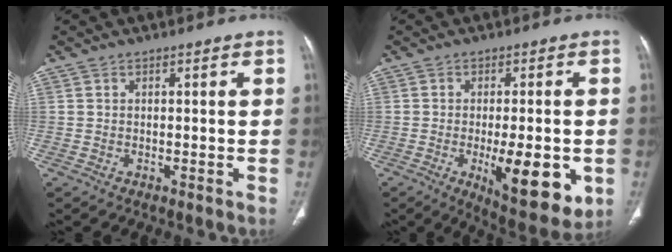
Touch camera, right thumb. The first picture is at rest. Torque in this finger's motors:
{"motor_torque": [1.86, 1.51, -0.01, 0.01, 0.40]}